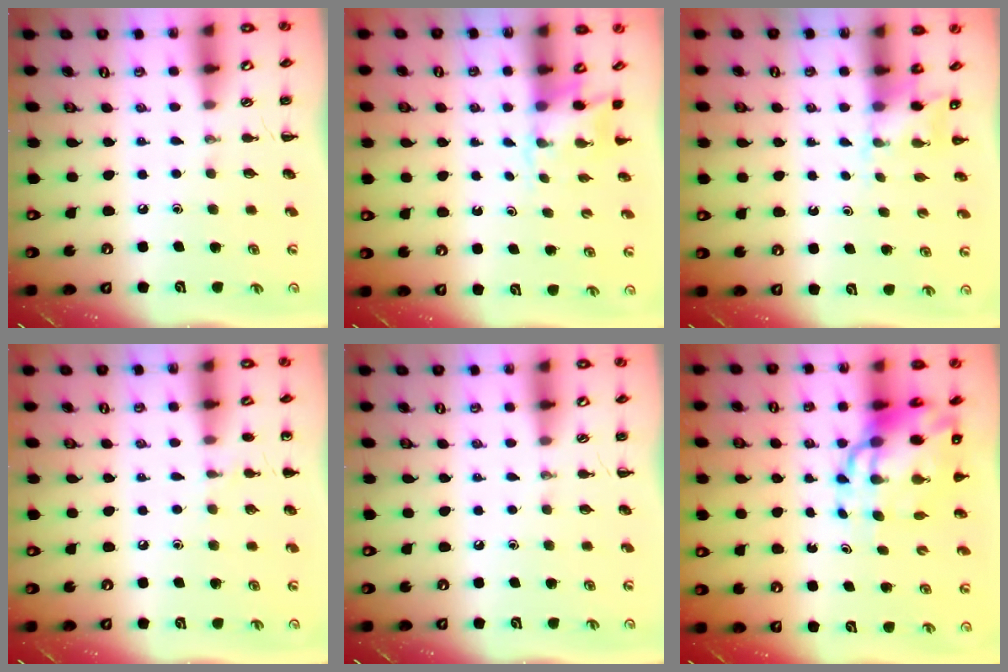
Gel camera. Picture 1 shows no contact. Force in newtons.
{"total": 2.5, "press": 2.3, "slide": 1.0}
{"total": 3.0, "press": 2.8, "slide": 1.0}
{"total": 4.8, "press": 4.6, "slide": 1.6}
{"total": 0.0}
{"total": 12.7, "press": 12.3, "slide": 3.5}